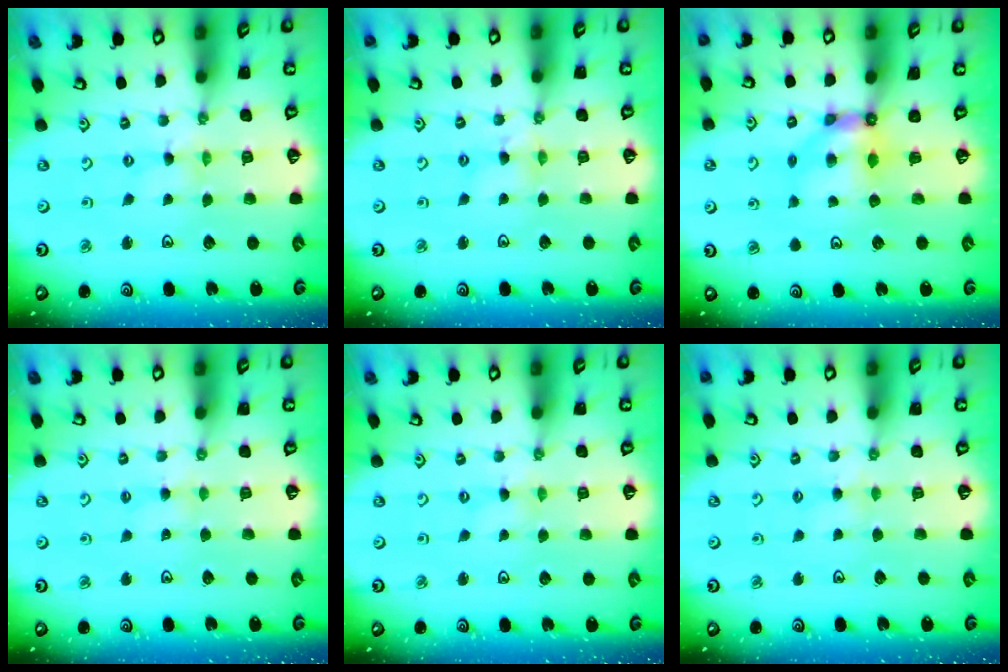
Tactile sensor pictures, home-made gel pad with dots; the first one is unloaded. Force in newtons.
{"total": 3.0, "press": 3.0, "slide": 0.3}
{"total": 6.6, "press": 6.6, "slide": 0.5}
{"total": 2.5, "press": 2.5, "slide": 0.2}
{"total": 0.0}
{"total": 2.8, "press": 2.8, "slide": 0.5}